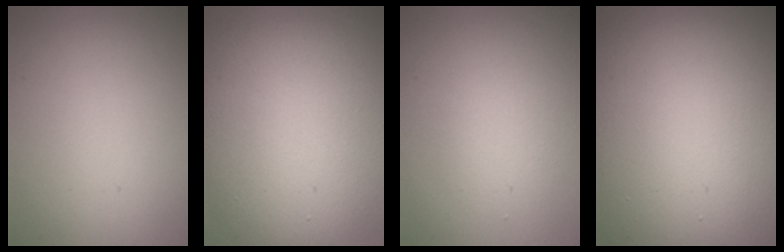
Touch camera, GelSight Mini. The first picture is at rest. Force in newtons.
{"total": 12.6, "press": 12.6, "slide": 0.8}
{"total": 2.2, "press": 2.2, "slide": 0.1}
{"total": 21.1, "press": 21.1, "slide": 1.1}